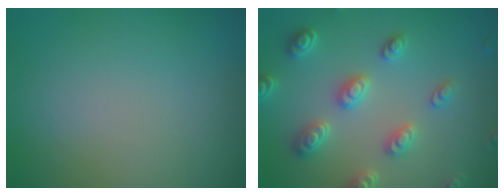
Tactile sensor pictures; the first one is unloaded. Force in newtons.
{"total": 3.8, "press": 3.6, "slide": 1.1}